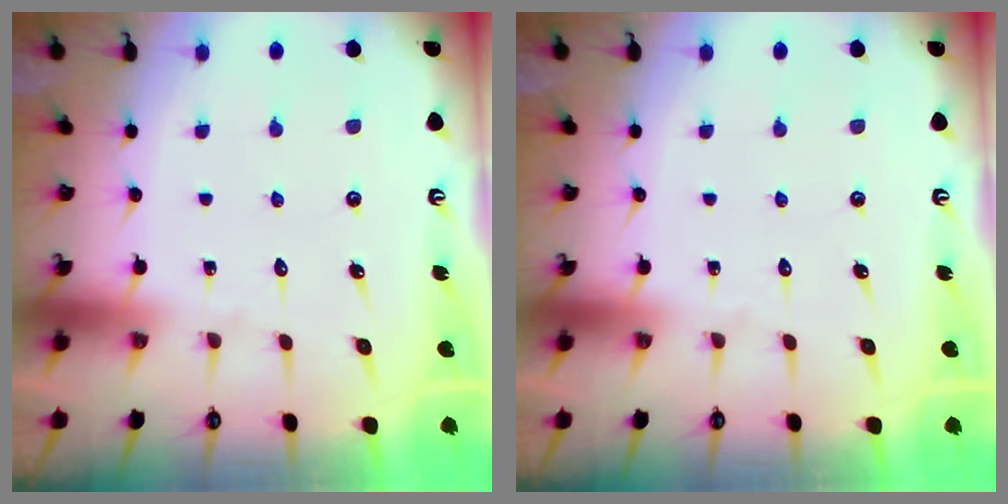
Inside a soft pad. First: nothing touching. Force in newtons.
{"total": 0.0}